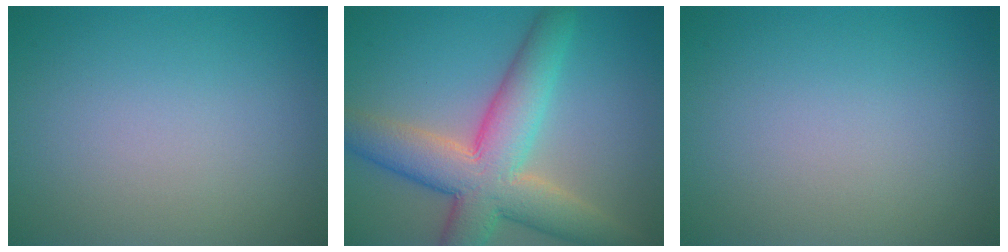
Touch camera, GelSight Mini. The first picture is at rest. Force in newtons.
{"total": 9.2, "press": 9.2, "slide": 0.6}
{"total": 0.0}